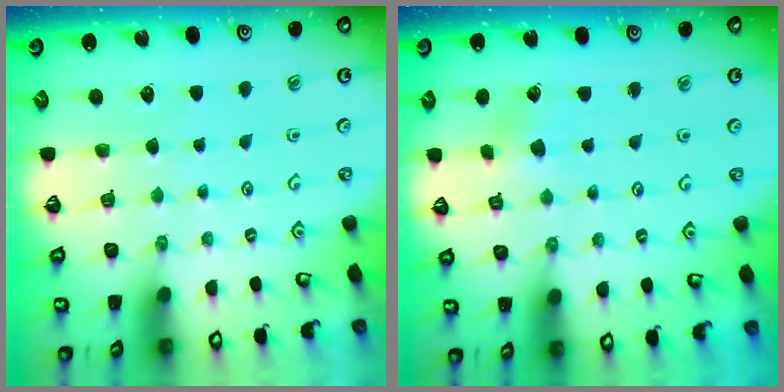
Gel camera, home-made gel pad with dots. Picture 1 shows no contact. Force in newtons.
{"total": 2.7, "press": 2.7, "slide": 0.3}